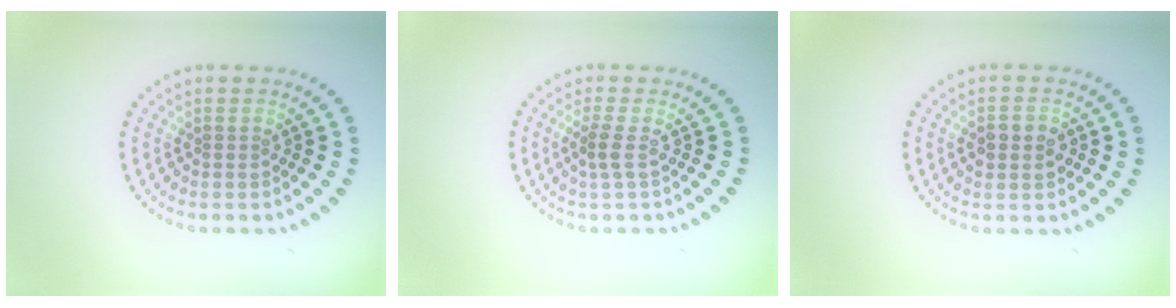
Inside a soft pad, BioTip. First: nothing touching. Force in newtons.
{"total": 1.4, "press": 1.0, "slide": 1.0}
{"total": 3.0, "press": 3.0, "slide": 0.0}